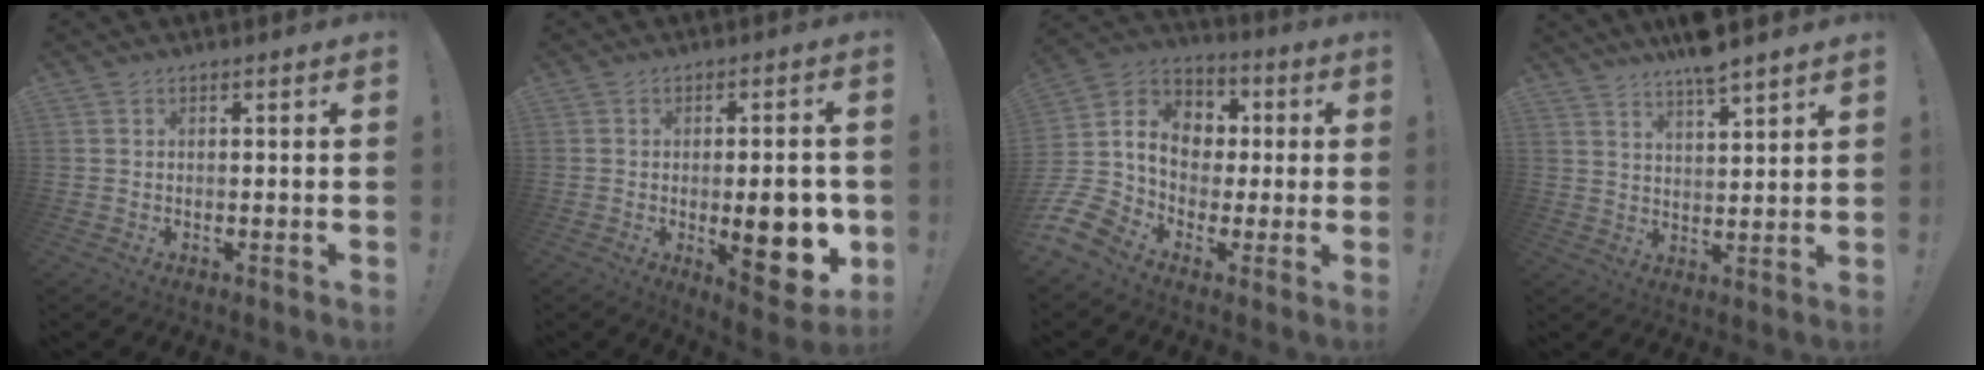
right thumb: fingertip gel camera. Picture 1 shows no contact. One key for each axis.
{"total": 15.0, "fx": -3.0, "fy": 5.5, "fz": 13.6, "tx": -0.155, "ty": -0.001, "tz": -0.033}
{"total": 13.9, "fx": -2.5, "fy": 11.7, "fz": 7.2, "tx": -0.127, "ty": 0.017, "tz": -0.038}
{"total": 7.4, "fx": 6.4, "fy": 0.7, "fz": 3.6, "tx": -0.056, "ty": -0.043, "tz": 0.110}